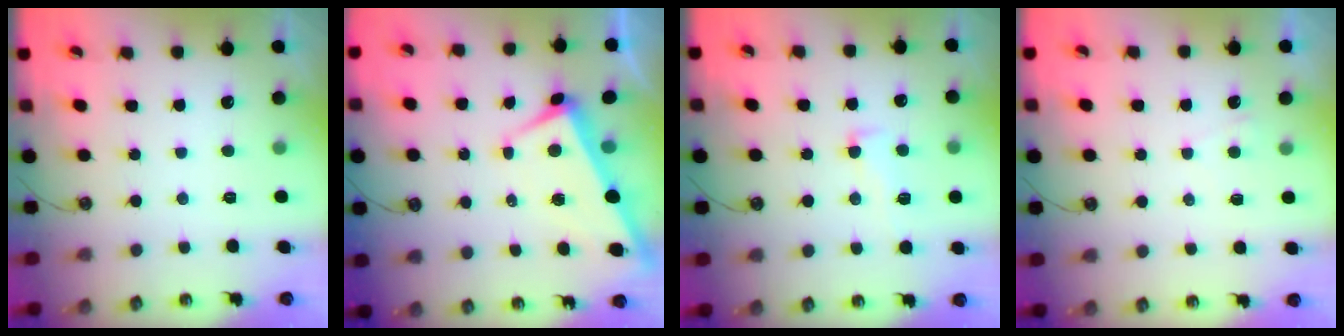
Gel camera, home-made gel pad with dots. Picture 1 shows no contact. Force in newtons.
{"total": 2.5, "press": 2.4, "slide": 0.7}
{"total": 1.5, "press": 0.6, "slide": 1.4}
{"total": 1.4, "press": 1.3, "slide": 0.3}